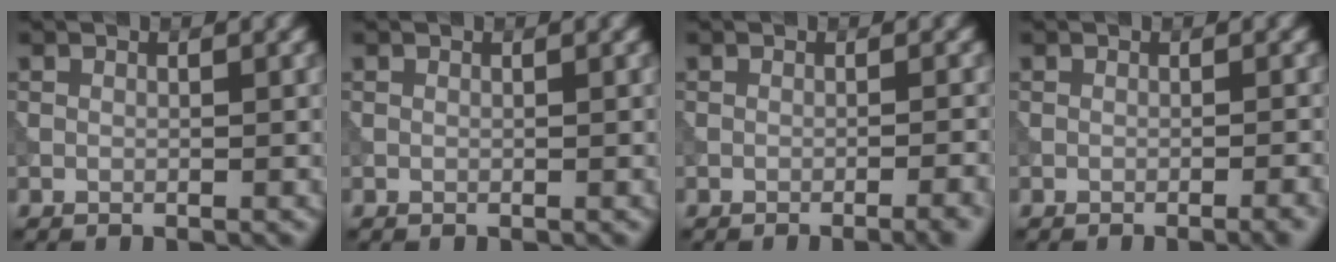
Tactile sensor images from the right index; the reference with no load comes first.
{"total": 0.0}
{"total": 2.7, "force": [-1.6, 0.6, 2.1], "torque": [-0.024, 0.012, -0.027]}
{"total": 1.7, "force": [-0.9, 0.4, 1.4], "torque": [-0.013, 0.003, -0.015]}